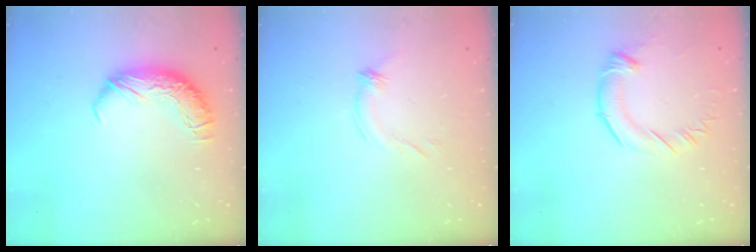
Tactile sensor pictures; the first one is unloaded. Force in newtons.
{"total": 5.3, "press": 5.1, "slide": 1.3}
{"total": 2.5, "press": 2.4, "slide": 0.7}